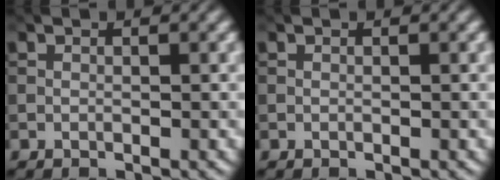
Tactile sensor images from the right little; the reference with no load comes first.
{"total": 0.0}